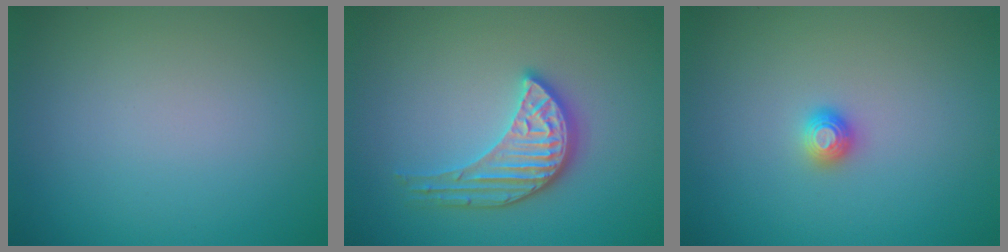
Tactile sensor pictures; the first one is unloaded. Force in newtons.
{"total": 3.9, "press": 3.5, "slide": 1.6}
{"total": 1.2, "press": 1.1, "slide": 0.3}